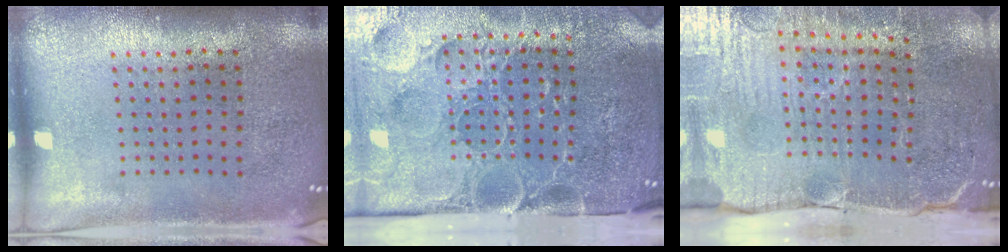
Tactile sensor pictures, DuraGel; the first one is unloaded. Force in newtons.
{"total": 5.2, "press": 4.2, "slide": 3.1}
{"total": 5.0, "press": 4.3, "slide": 2.6}